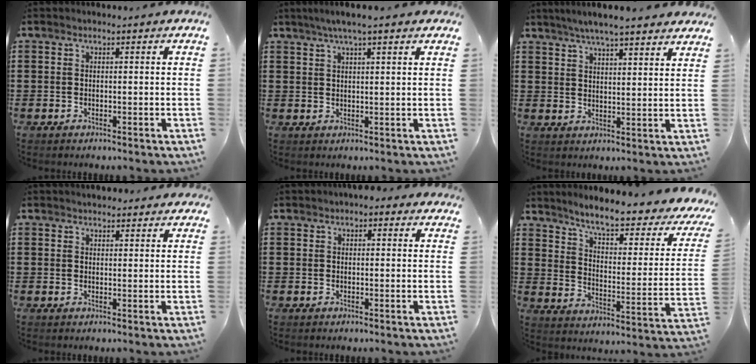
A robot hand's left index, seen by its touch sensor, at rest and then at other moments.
{"total": 4.0, "force": [2.8, 0.2, 2.8], "torque": [-0.060, 0.002, 0.049]}
{"total": 5.2, "force": [4.7, 0.1, 2.1], "torque": [-0.057, -0.013, 0.083]}
{"total": 2.1, "force": [2.0, 0.5, 0.2], "torque": [-0.008, 0.003, 0.039]}
{"total": 1.7, "force": [1.3, 1.0, 0.5], "torque": [-0.007, 0.005, 0.021]}
{"total": 7.1, "force": [5.6, 0.4, 4.4], "torque": [-0.099, -0.039, 0.087]}